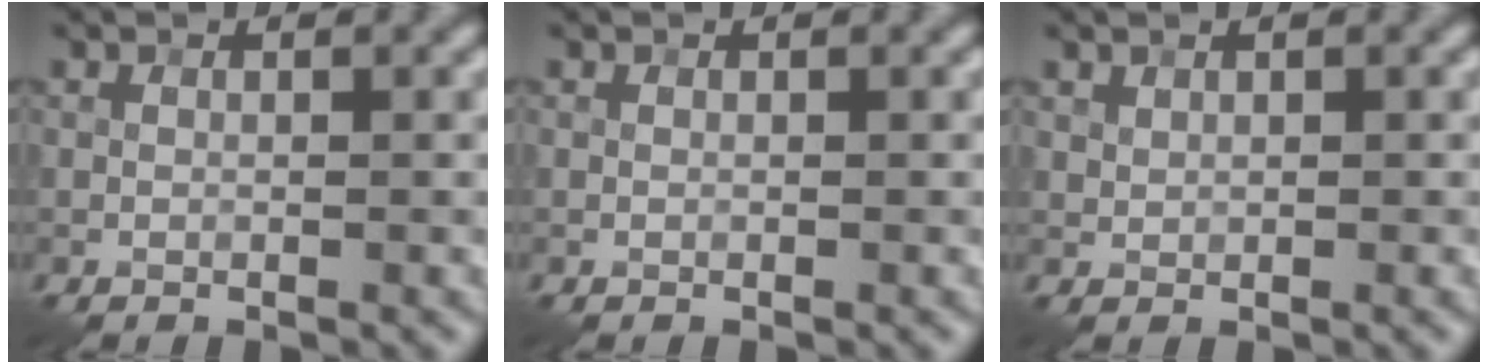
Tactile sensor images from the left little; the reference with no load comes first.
{"total": 0.0}
{"total": 0.7, "force": [0.6, 0.4, 0.1], "torque": [-0.001, -0.003, 0.016]}